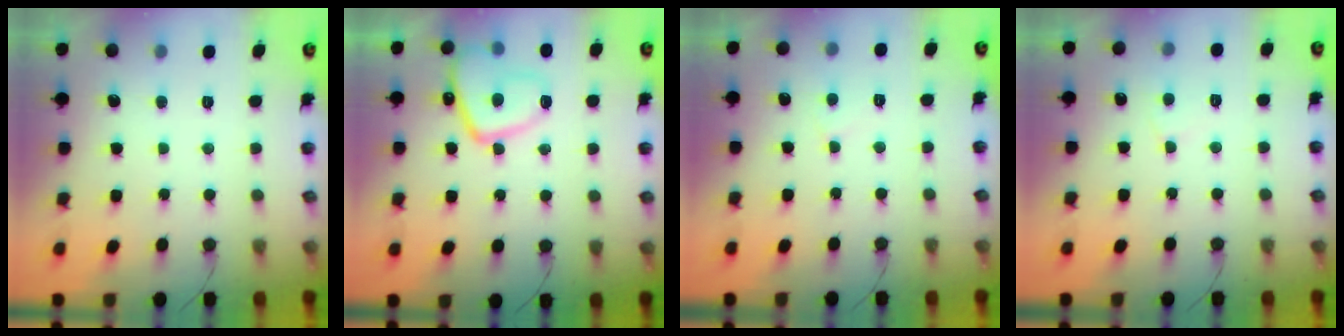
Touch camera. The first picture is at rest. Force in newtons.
{"total": 12.6, "press": 12.5, "slide": 1.5}
{"total": 2.6, "press": 2.6, "slide": 0.2}
{"total": 3.7, "press": 3.7, "slide": 0.4}